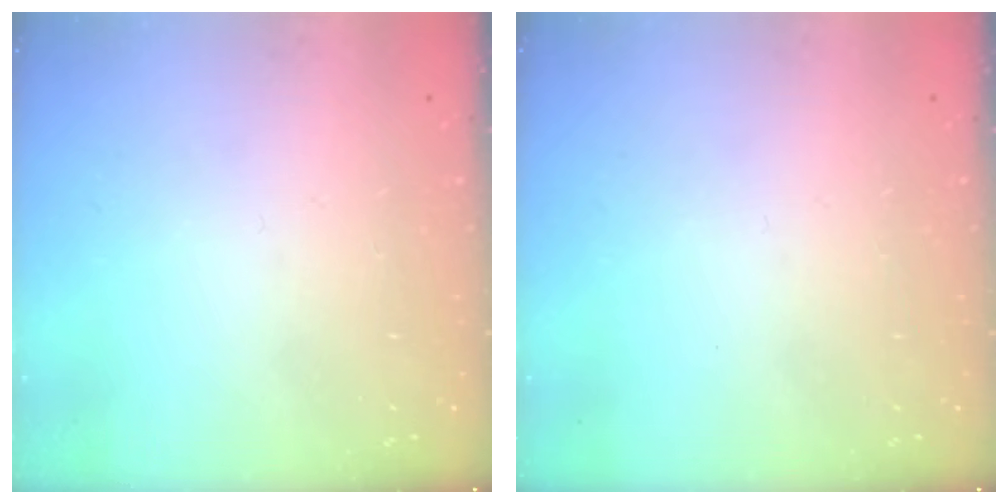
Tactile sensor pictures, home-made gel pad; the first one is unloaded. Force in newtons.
{"total": 0.0}